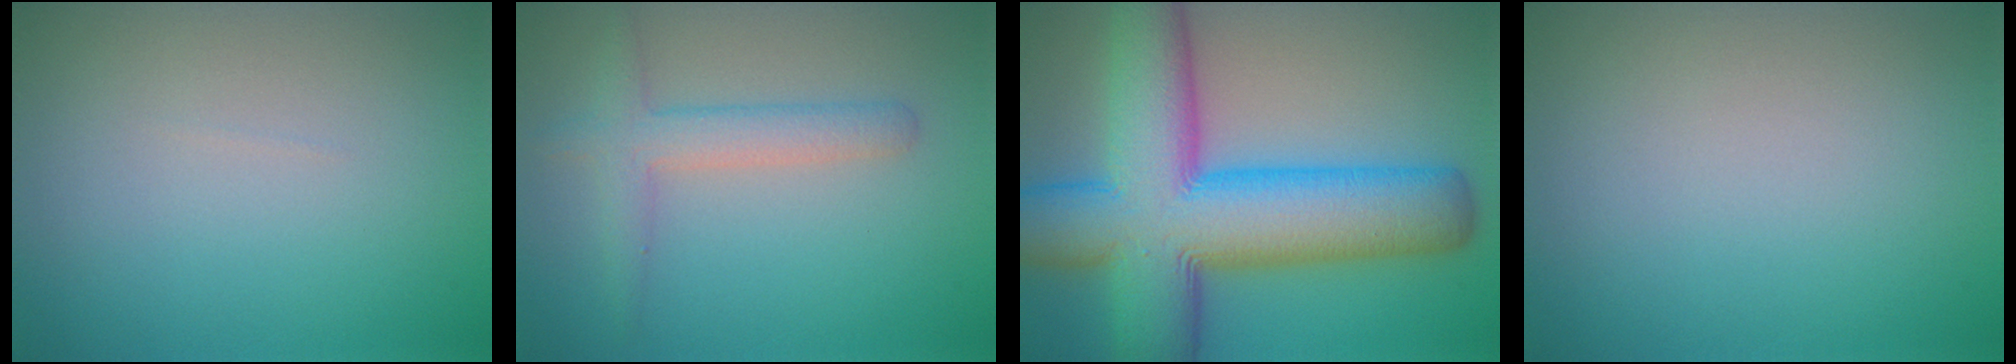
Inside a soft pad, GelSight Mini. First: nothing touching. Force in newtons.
{"total": 2.8, "press": 2.8, "slide": 0.1}
{"total": 15.2, "press": 15.2, "slide": 0.4}
{"total": 0.0}